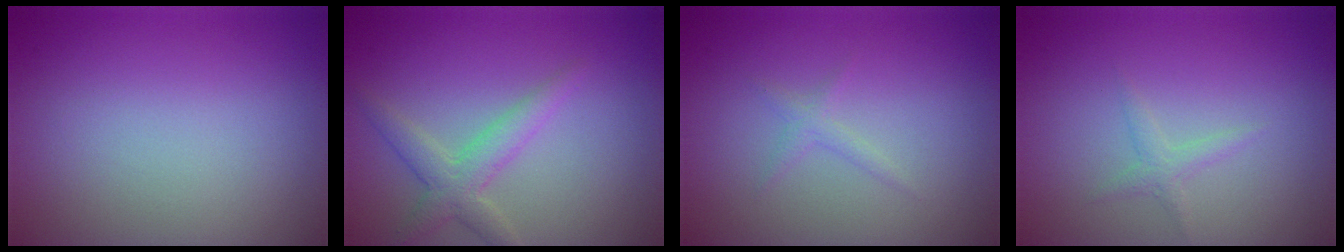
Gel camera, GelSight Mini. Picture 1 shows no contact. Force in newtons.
{"total": 2.8, "press": 2.8, "slide": 0.1}
{"total": 1.0, "press": 1.0, "slide": 0.1}
{"total": 1.0, "press": 1.0, "slide": 0.0}